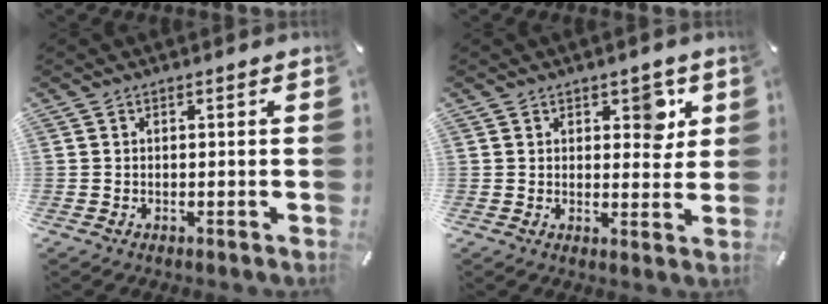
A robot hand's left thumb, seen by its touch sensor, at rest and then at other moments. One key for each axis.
{"total": 5.7, "fx": 2.7, "fy": 3.4, "fz": 3.7, "tx": -0.024, "ty": -0.012, "tz": 0.036}